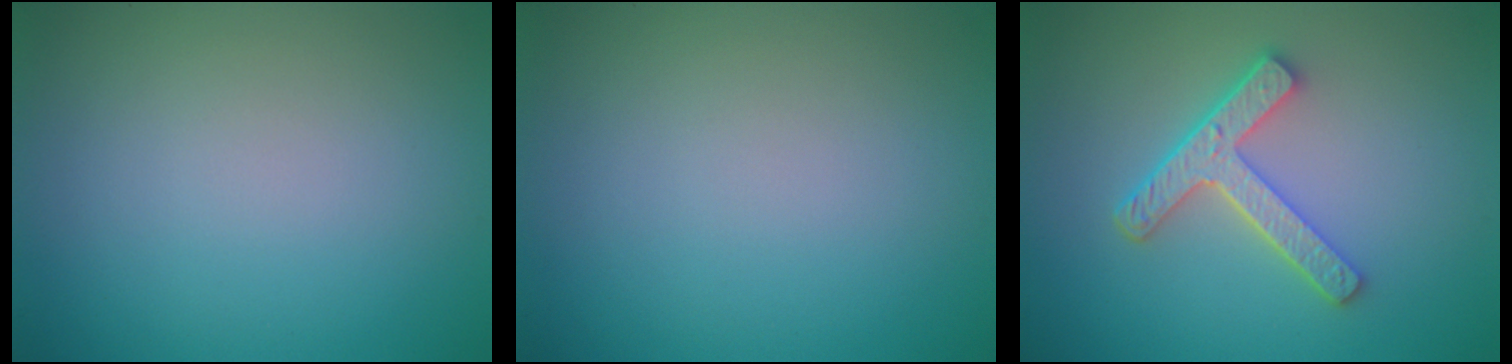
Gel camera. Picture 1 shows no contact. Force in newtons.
{"total": 0.0}
{"total": 4.3, "press": 3.3, "slide": 2.8}